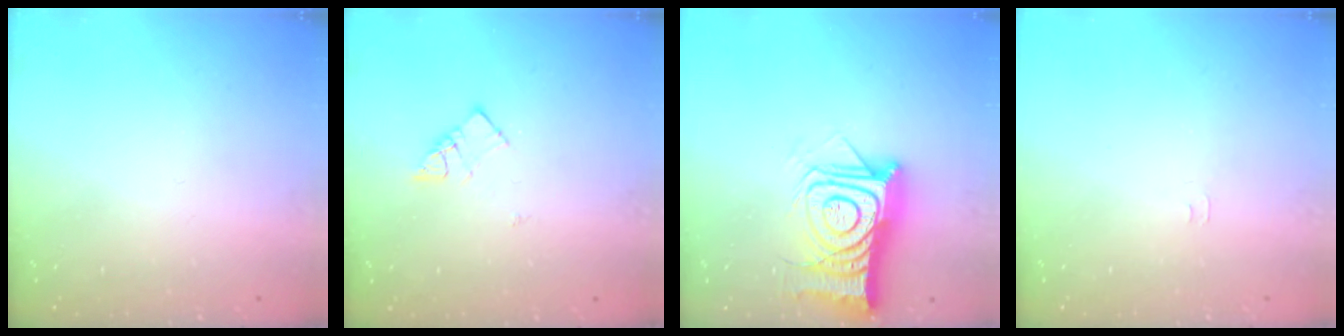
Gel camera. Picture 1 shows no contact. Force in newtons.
{"total": 5.9, "press": 5.9, "slide": 0.4}
{"total": 19.5, "press": 19.4, "slide": 1.3}
{"total": 3.3, "press": 3.2, "slide": 0.3}